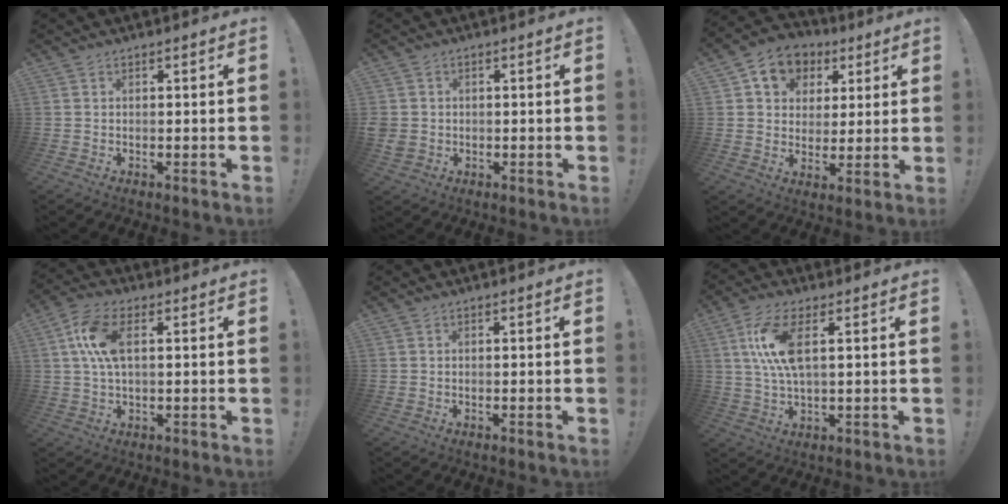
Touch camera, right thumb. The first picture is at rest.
{"total": 3.2, "force": [0.2, 2.9, 1.1], "torque": [-0.021, -0.002, 0.004]}
{"total": 10.6, "force": [4.8, 8.6, 4.0], "torque": [-0.049, -0.020, 0.092]}
{"total": 10.4, "force": [2.4, 5.0, 8.8], "torque": [-0.182, -0.004, 0.042]}
{"total": 0.0}
{"total": 11.4, "force": [2.9, 4.1, 10.2], "torque": [-0.201, -0.008, 0.052]}